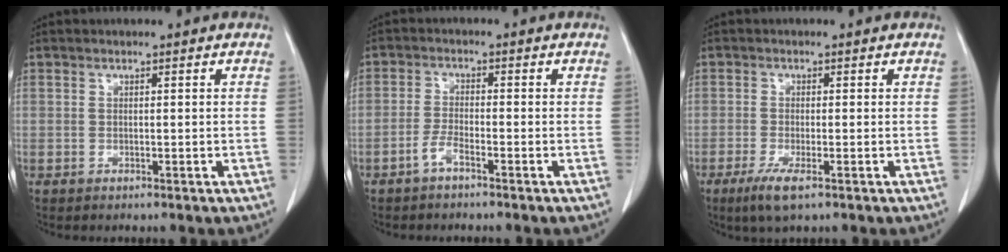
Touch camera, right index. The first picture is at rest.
{"total": 2.5, "force": [-1.8, 0.1, 1.7], "torque": [-0.038, 0.000, -0.038]}
{"total": 4.1, "force": [-2.3, 0.6, 3.3], "torque": [-0.069, -0.012, -0.042]}